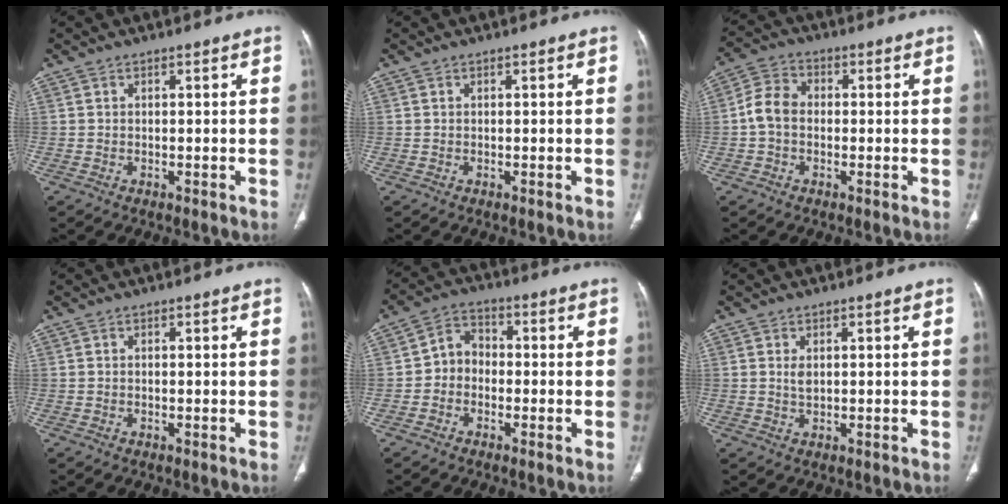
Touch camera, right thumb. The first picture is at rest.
{"total": 0.0}
{"total": 6.1, "force": [-0.5, 4.7, 3.9], "torque": [-0.068, 0.020, -0.021]}
{"total": 0.0}
{"total": 5.1, "force": [-1.3, 4.3, 2.4], "torque": [-0.019, 0.023, -0.039]}
{"total": 1.4, "force": [0.4, 0.8, 1.1], "torque": [-0.023, -0.001, 0.012]}